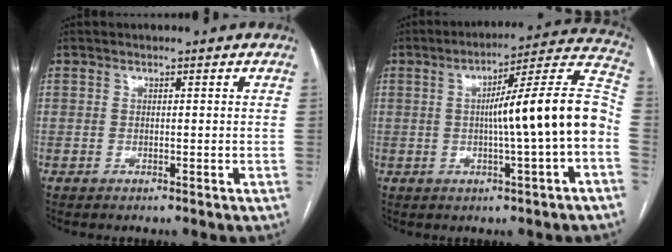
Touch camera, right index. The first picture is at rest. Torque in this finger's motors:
{"motor_torque": [1.16, -0.20, 0.72, 0.19]}